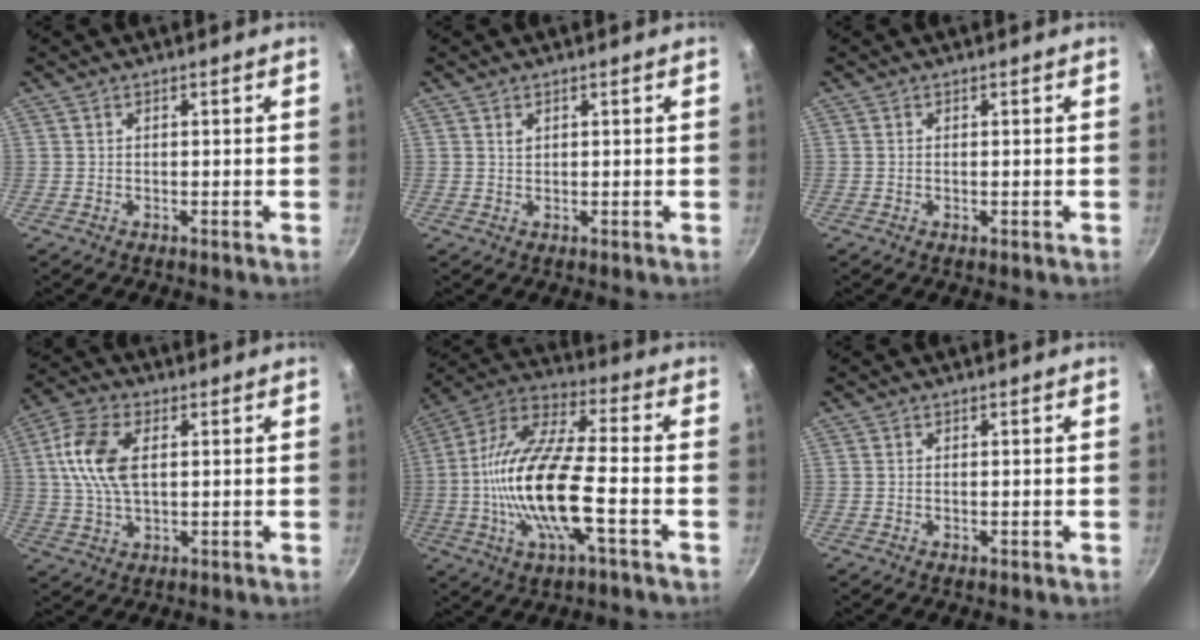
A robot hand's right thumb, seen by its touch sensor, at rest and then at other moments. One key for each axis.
{"total": 1.1, "fx": 0.6, "fy": 0.7, "fz": 0.6, "tx": -0.009, "ty": 0.000, "tz": 0.011}
{"total": 0.8, "fx": -0.1, "fy": 0.3, "fz": 0.7, "tx": -0.011, "ty": 0.000, "tz": -0.003}
{"total": 11.3, "fx": 2.1, "fy": 6.3, "fz": 9.2, "tx": -0.177, "ty": 0.012, "tz": 0.034}
{"total": 20.0, "fx": -4.1, "fy": 6.6, "fz": 18.4, "tx": -0.363, "ty": 0.030, "tz": -0.095}
{"total": 0.6, "fx": -0.1, "fy": 0.3, "fz": 0.6, "tx": -0.009, "ty": 0.000, "tz": -0.002}